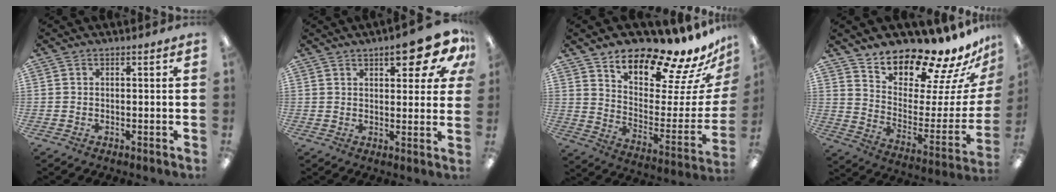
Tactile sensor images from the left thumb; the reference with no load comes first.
{"total": 11.2, "force": [6.4, 4.1, 8.2], "torque": [-0.094, -0.031, 0.103]}
{"total": 15.9, "force": [14.7, 3.4, 4.9], "torque": [-0.072, -0.136, 0.243]}
{"total": 15.7, "force": [15.0, 3.0, 3.2], "torque": [-0.056, -0.151, 0.253]}